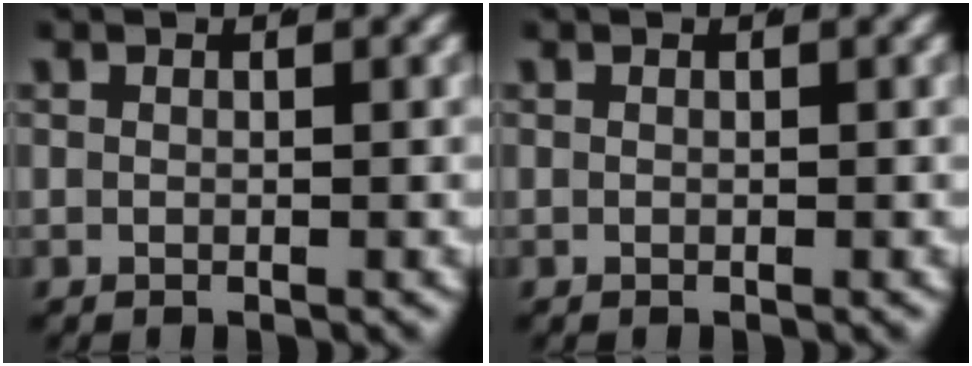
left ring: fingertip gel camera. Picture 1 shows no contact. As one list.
[{"total": 0.0}]